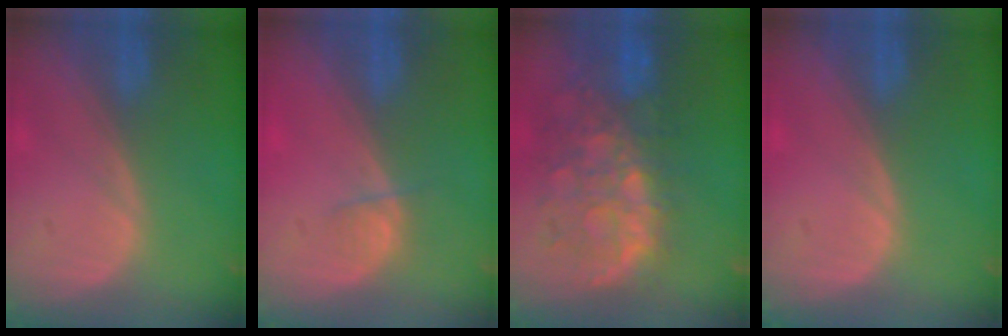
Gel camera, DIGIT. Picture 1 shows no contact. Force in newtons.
{"total": 1.9, "press": 1.7, "slide": 0.8}
{"total": 11.2, "press": 9.8, "slide": 5.5}
{"total": 0.0}